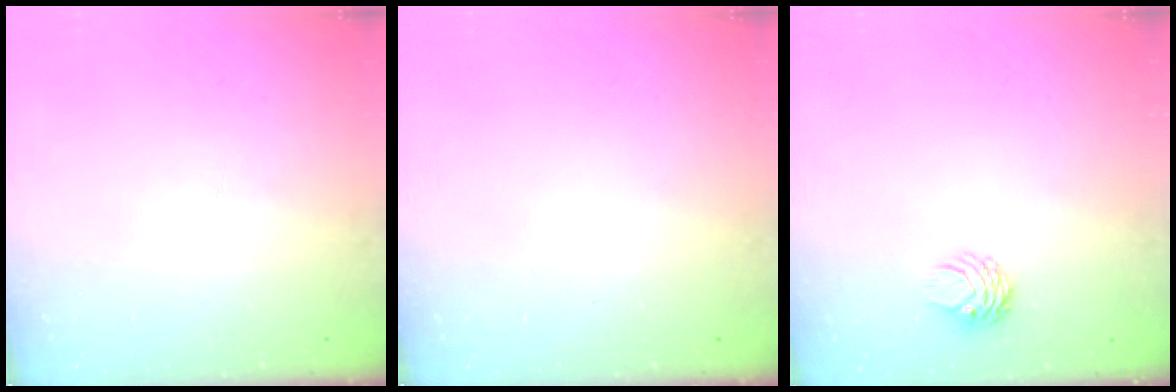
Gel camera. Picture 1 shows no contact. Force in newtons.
{"total": 0.0}
{"total": 3.5, "press": 3.4, "slide": 0.4}